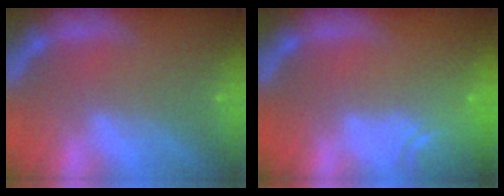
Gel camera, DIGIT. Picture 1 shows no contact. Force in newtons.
{"total": 6.0}